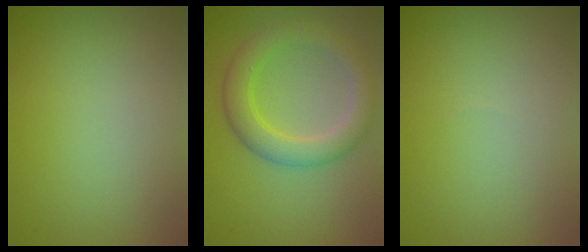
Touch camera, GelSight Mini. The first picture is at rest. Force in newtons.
{"total": 4.4, "press": 4.4, "slide": 0.0}
{"total": 0.0}